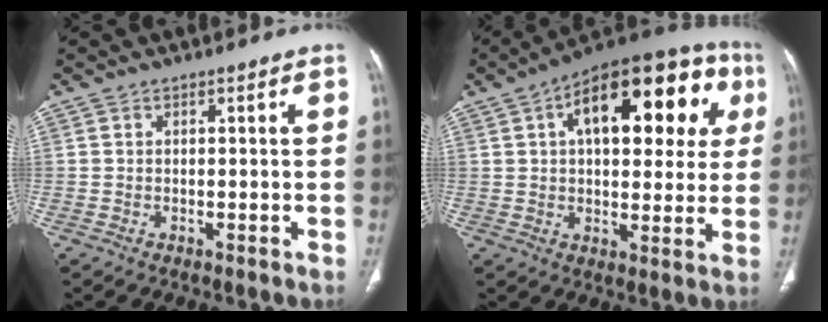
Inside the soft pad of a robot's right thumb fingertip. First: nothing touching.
{"total": 23.9, "force": [7.2, 11.7, 19.6], "torque": [-0.238, 0.029, 0.098]}